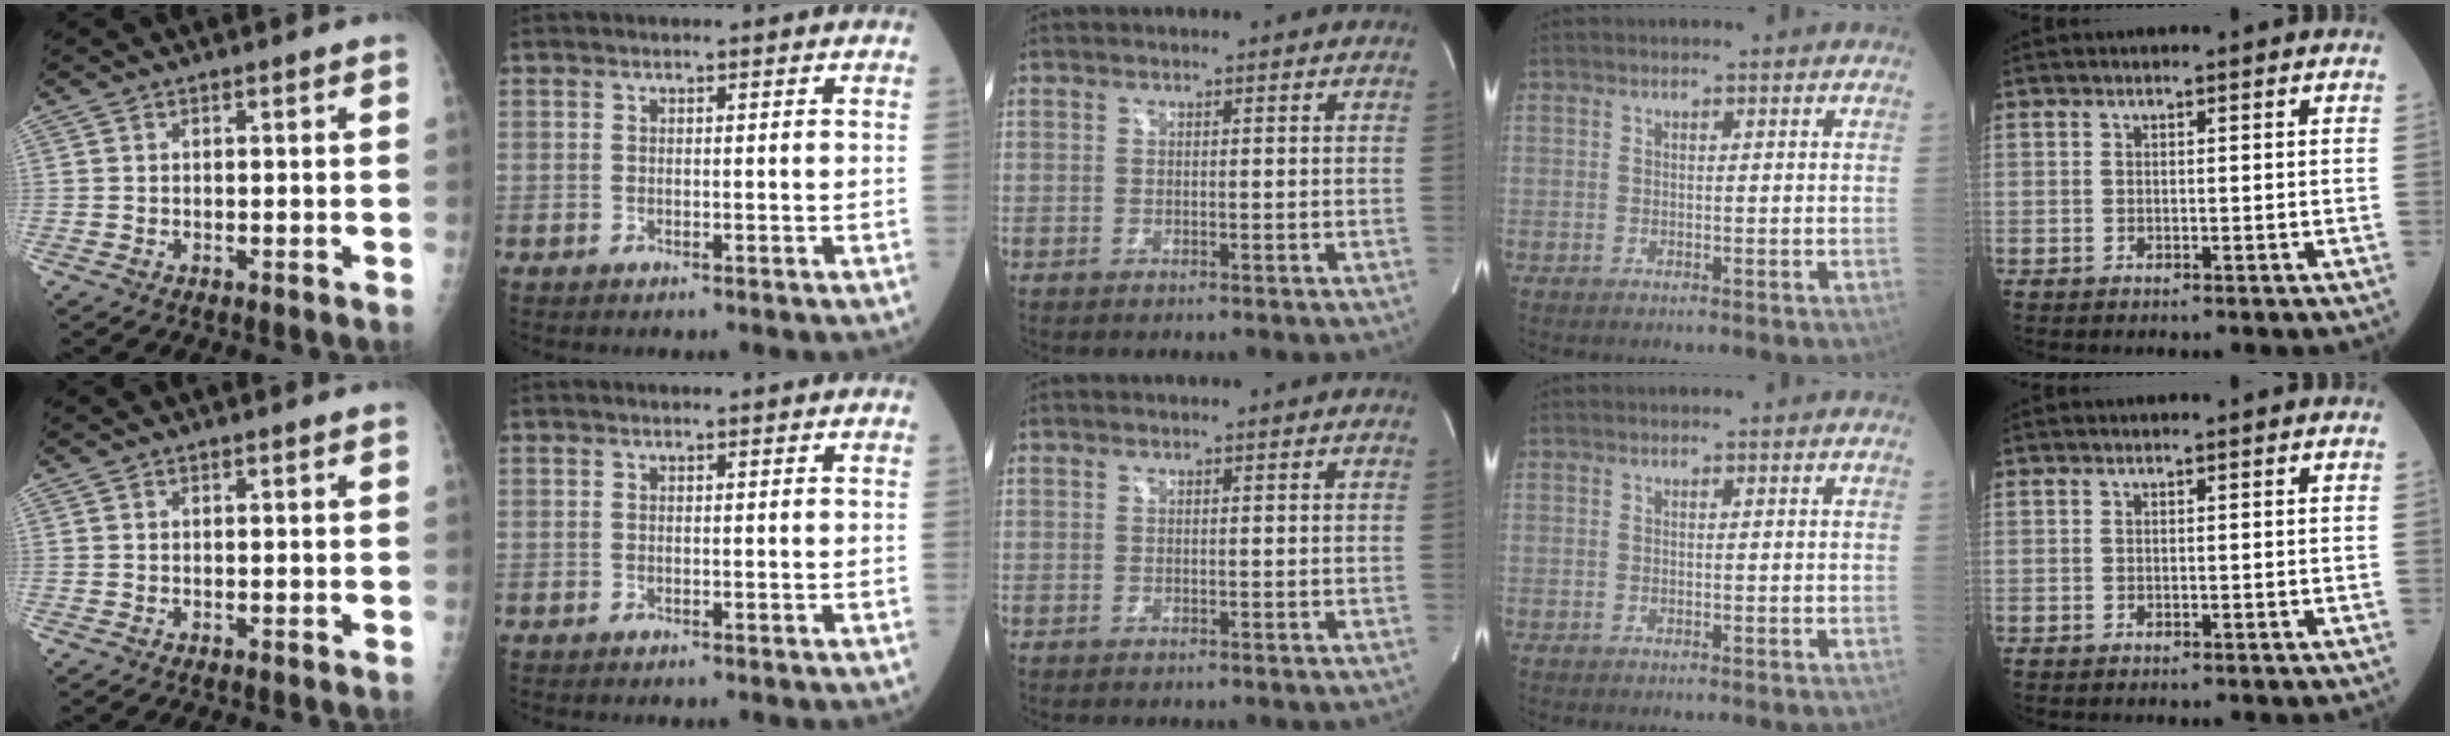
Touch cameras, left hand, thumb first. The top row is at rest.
{}